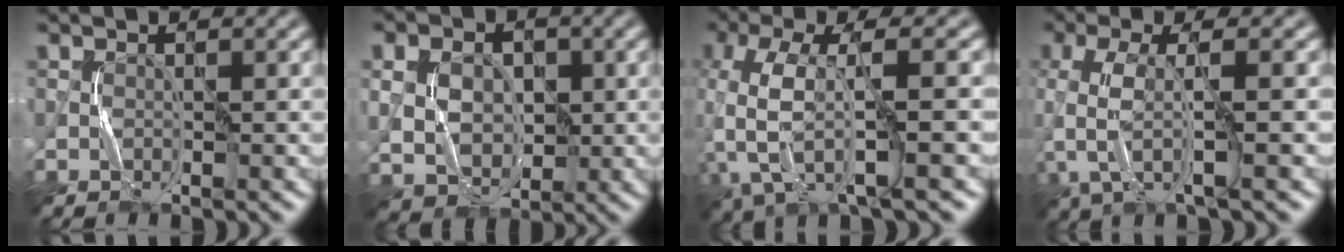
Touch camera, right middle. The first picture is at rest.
{"total": 4.8, "force": [0.3, 3.6, 3.2], "torque": [-0.065, 0.001, 0.009]}
{"total": 8.9, "force": [-2.8, 3.3, 7.8], "torque": [-0.183, 0.003, -0.059]}
{"total": 5.0, "force": [-0.8, 1.4, 4.7], "torque": [-0.110, -0.003, -0.014]}